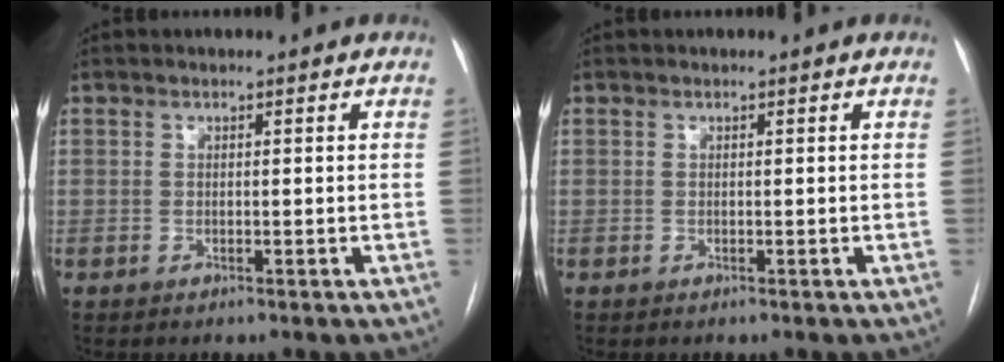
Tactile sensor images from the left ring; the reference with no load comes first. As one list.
[{"total": 0.0}]